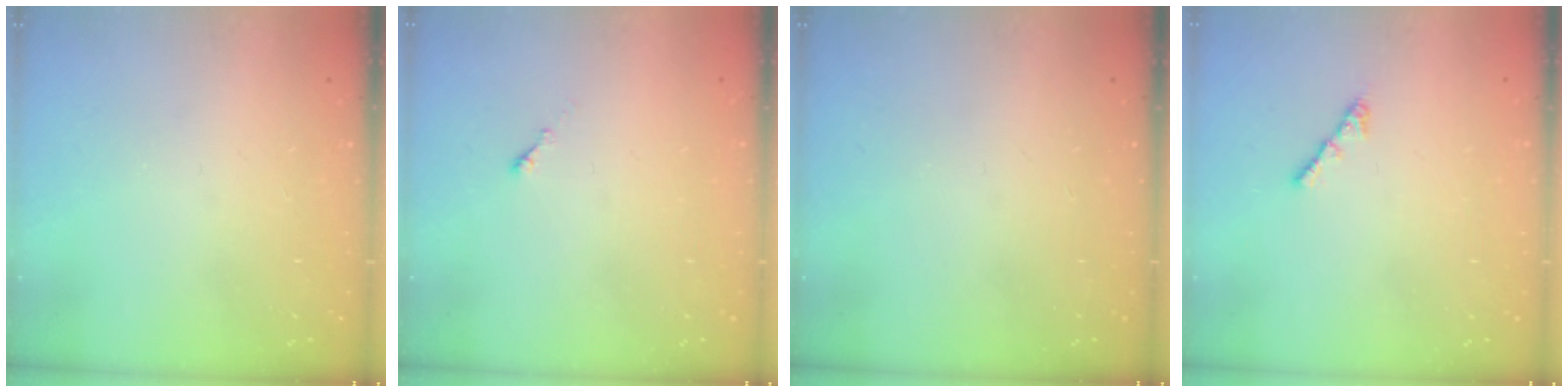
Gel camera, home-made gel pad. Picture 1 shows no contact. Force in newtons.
{"total": 0.0}
{"total": 0.0}
{"total": 3.1, "press": 3.0, "slide": 0.7}